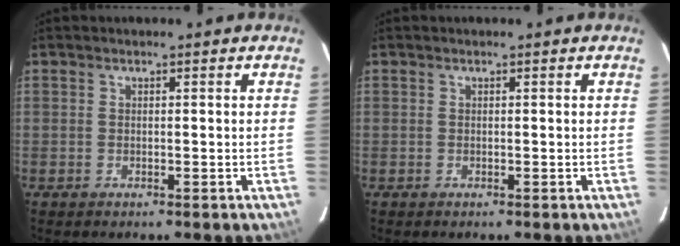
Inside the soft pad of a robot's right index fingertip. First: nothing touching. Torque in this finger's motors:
{"motor_torque": [0.00, 0.00, 0.00, 0.00]}